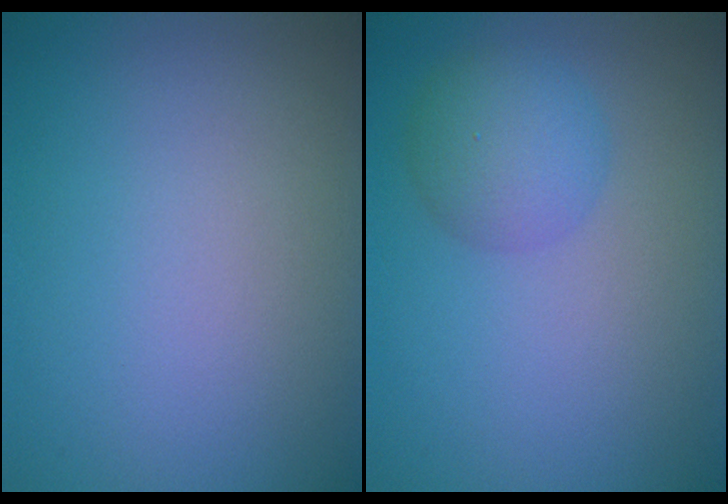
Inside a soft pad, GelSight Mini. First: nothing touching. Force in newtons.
{"total": 3.3, "press": 3.3, "slide": 0.0}